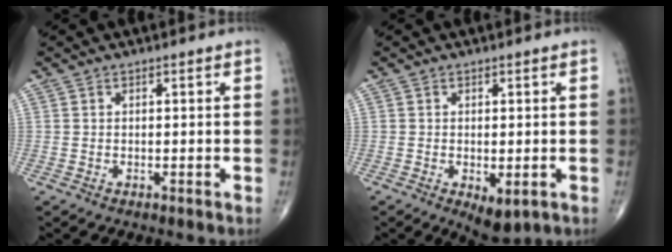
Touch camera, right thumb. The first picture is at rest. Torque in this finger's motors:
{"motor_torque": [-0.16, 0.06, 0.08, 0.10, 0.00]}